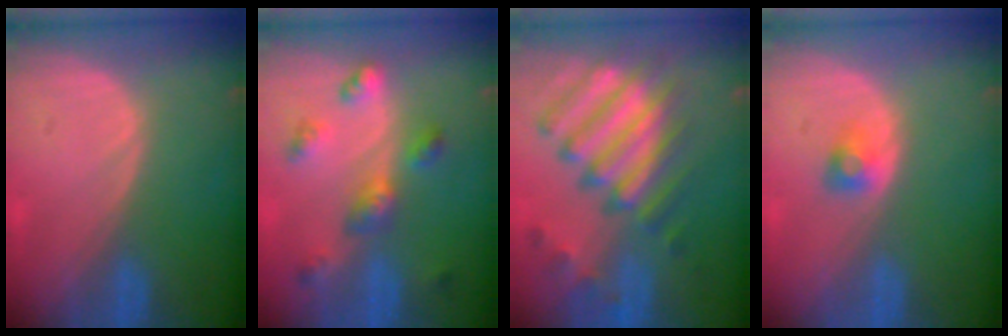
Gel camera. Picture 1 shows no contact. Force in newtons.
{"total": 6.4, "press": 5.7, "slide": 2.8}
{"total": 12.3, "press": 10.6, "slide": 6.3}
{"total": 2.2, "press": 2.1, "slide": 0.3}